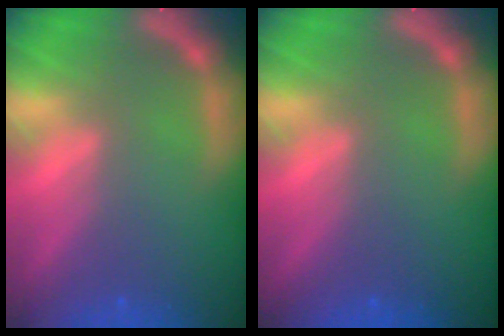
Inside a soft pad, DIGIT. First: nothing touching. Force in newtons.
{"total": 0.0}